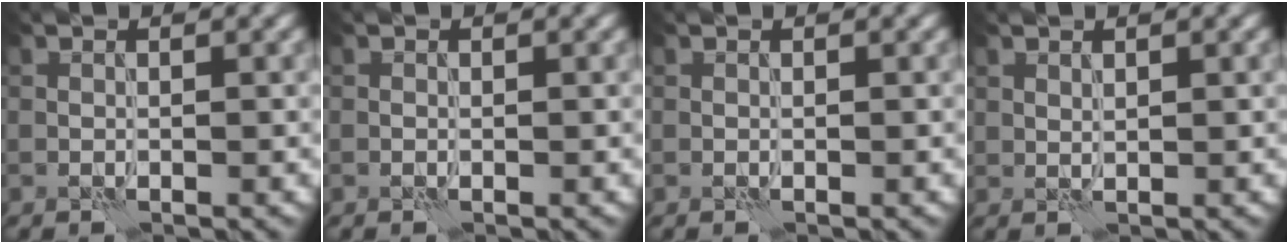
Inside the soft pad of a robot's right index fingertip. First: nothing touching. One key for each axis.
{"total": 0.0}
{"total": 0.0}
{"total": 0.7, "fx": 0.7, "fy": 0.2, "fz": 0.2, "tx": -0.008, "ty": -0.001, "tz": 0.014}